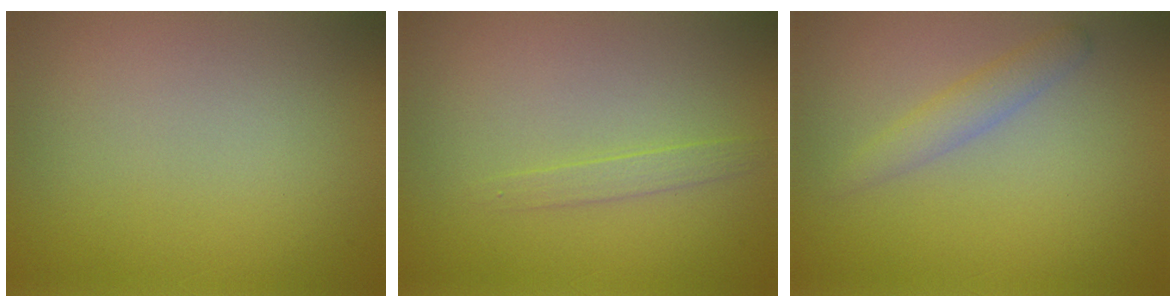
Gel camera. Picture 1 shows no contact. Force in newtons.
{"total": 1.1, "press": 1.1, "slide": 0.2}
{"total": 2.0, "press": 2.0, "slide": 0.1}